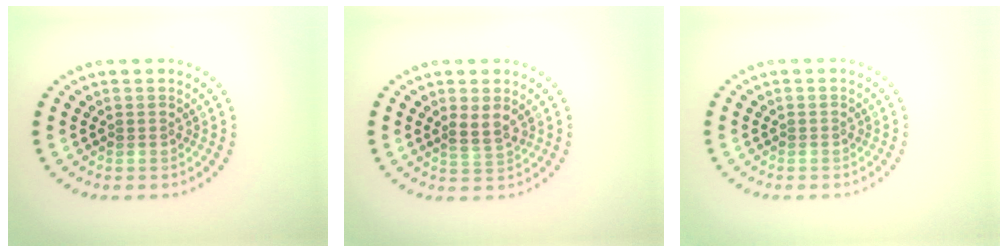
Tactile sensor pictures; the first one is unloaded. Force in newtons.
{"total": 1.8, "press": 1.6, "slide": 0.9}
{"total": 0.0}